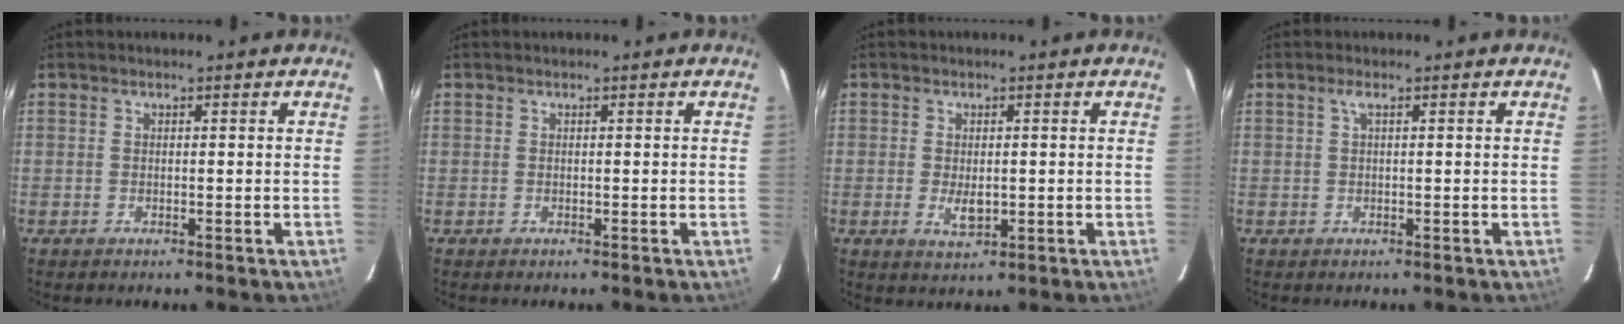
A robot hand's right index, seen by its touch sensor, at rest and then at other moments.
{"total": 0.0}
{"total": 3.6, "force": [-0.6, 1.9, 3.1], "torque": [-0.054, -0.008, -0.005]}
{"total": 1.0, "force": [0.3, -0.1, 1.0], "torque": [-0.018, 0.004, 0.005]}